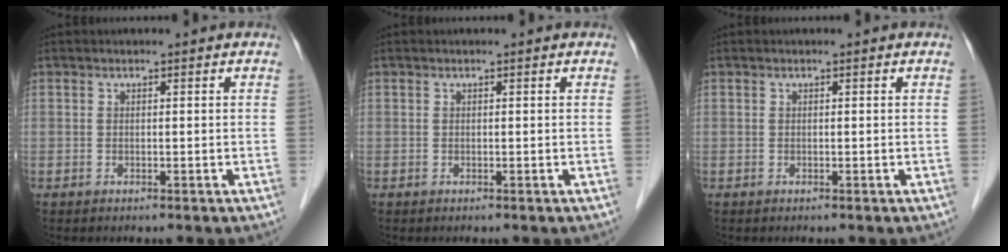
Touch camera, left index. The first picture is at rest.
{"total": 0.0}
{"total": 0.0}